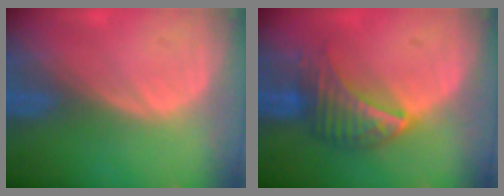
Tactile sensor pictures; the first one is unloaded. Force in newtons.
{"total": 6.4, "press": 6.3, "slide": 1.5}